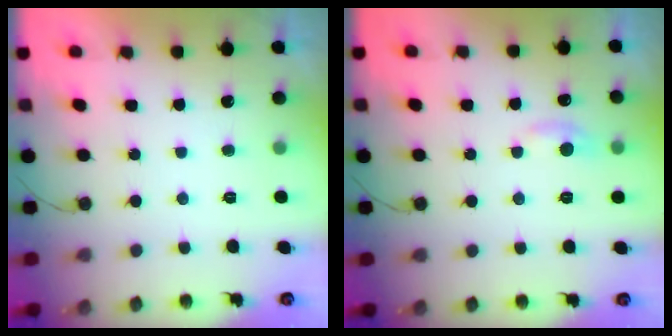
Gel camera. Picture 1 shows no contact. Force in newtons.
{"total": 4.9, "press": 4.8, "slide": 0.7}